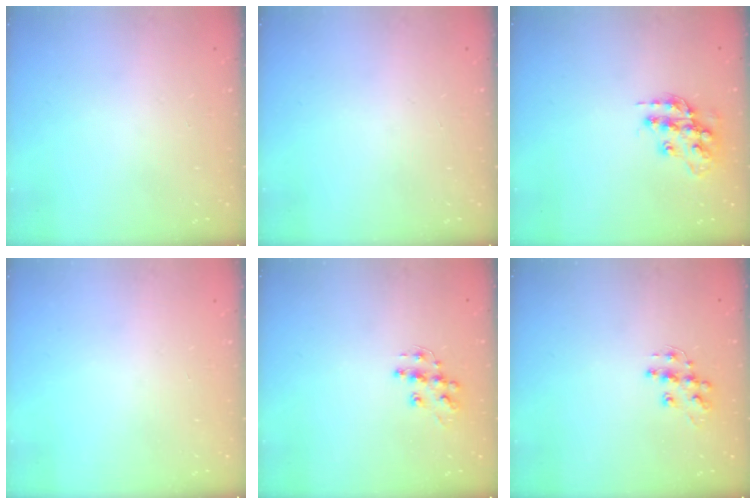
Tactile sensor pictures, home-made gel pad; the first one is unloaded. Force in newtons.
{"total": 0.0}
{"total": 14.2, "press": 14.2, "slide": 0.9}
{"total": 0.0}
{"total": 9.8, "press": 9.8, "slide": 0.6}
{"total": 9.8, "press": 9.8, "slide": 0.6}